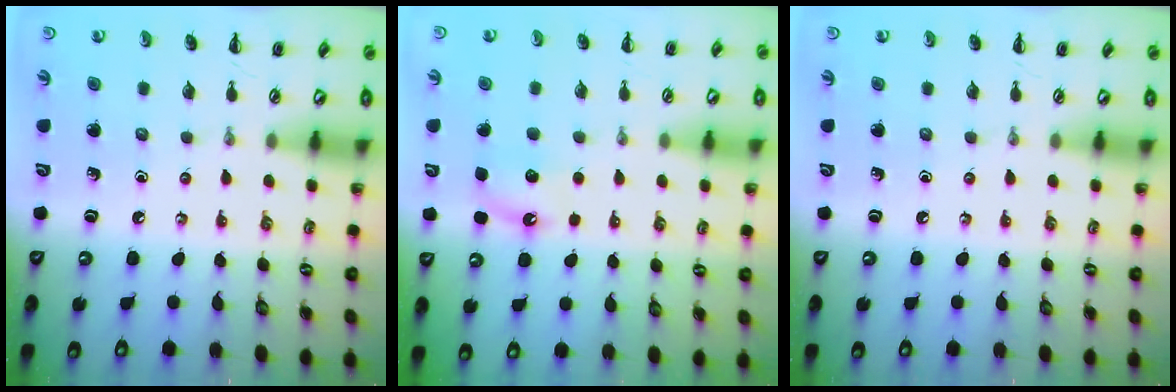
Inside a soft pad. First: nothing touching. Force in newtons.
{"total": 4.2, "press": 4.0, "slide": 1.3}
{"total": 0.0}